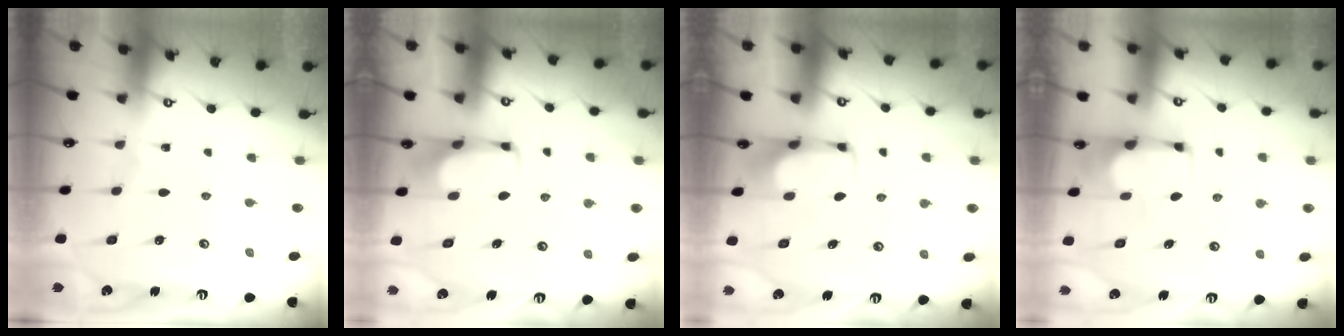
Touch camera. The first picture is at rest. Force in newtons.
{"total": 1.6, "press": 1.5, "slide": 0.4}
{"total": 2.1, "press": 2.1, "slide": 0.4}
{"total": 1.7, "press": 1.6, "slide": 0.6}